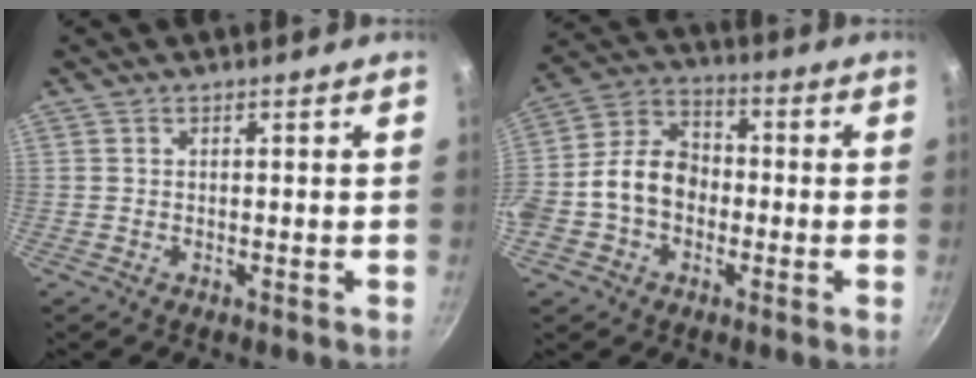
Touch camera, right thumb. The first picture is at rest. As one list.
[{"total": 12.9, "force": [-2.2, 9.9, 8.1], "torque": [-0.111, 0.043, -0.057]}]